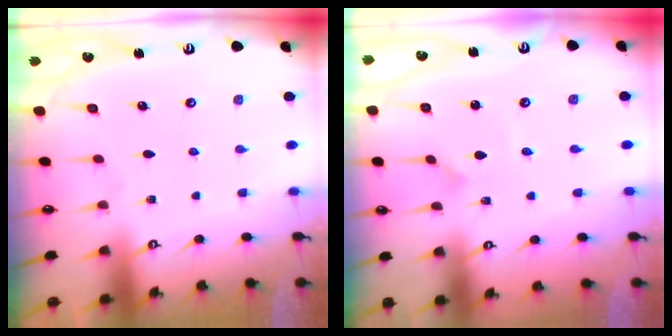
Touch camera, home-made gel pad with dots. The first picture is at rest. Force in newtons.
{"total": 1.6, "press": 1.6, "slide": 0.1}